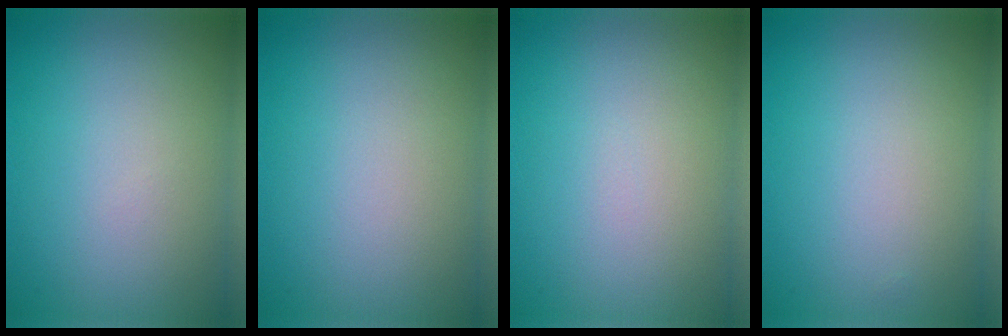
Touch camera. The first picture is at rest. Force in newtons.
{"total": 0.0}
{"total": 0.0}
{"total": 0.0}